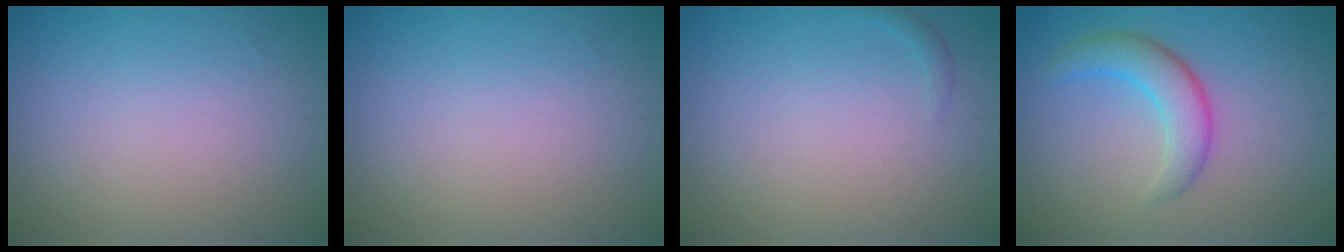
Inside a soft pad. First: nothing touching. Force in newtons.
{"total": 0.0}
{"total": 0.5, "press": 0.5, "slide": 0.1}
{"total": 3.6, "press": 3.6, "slide": 0.1}